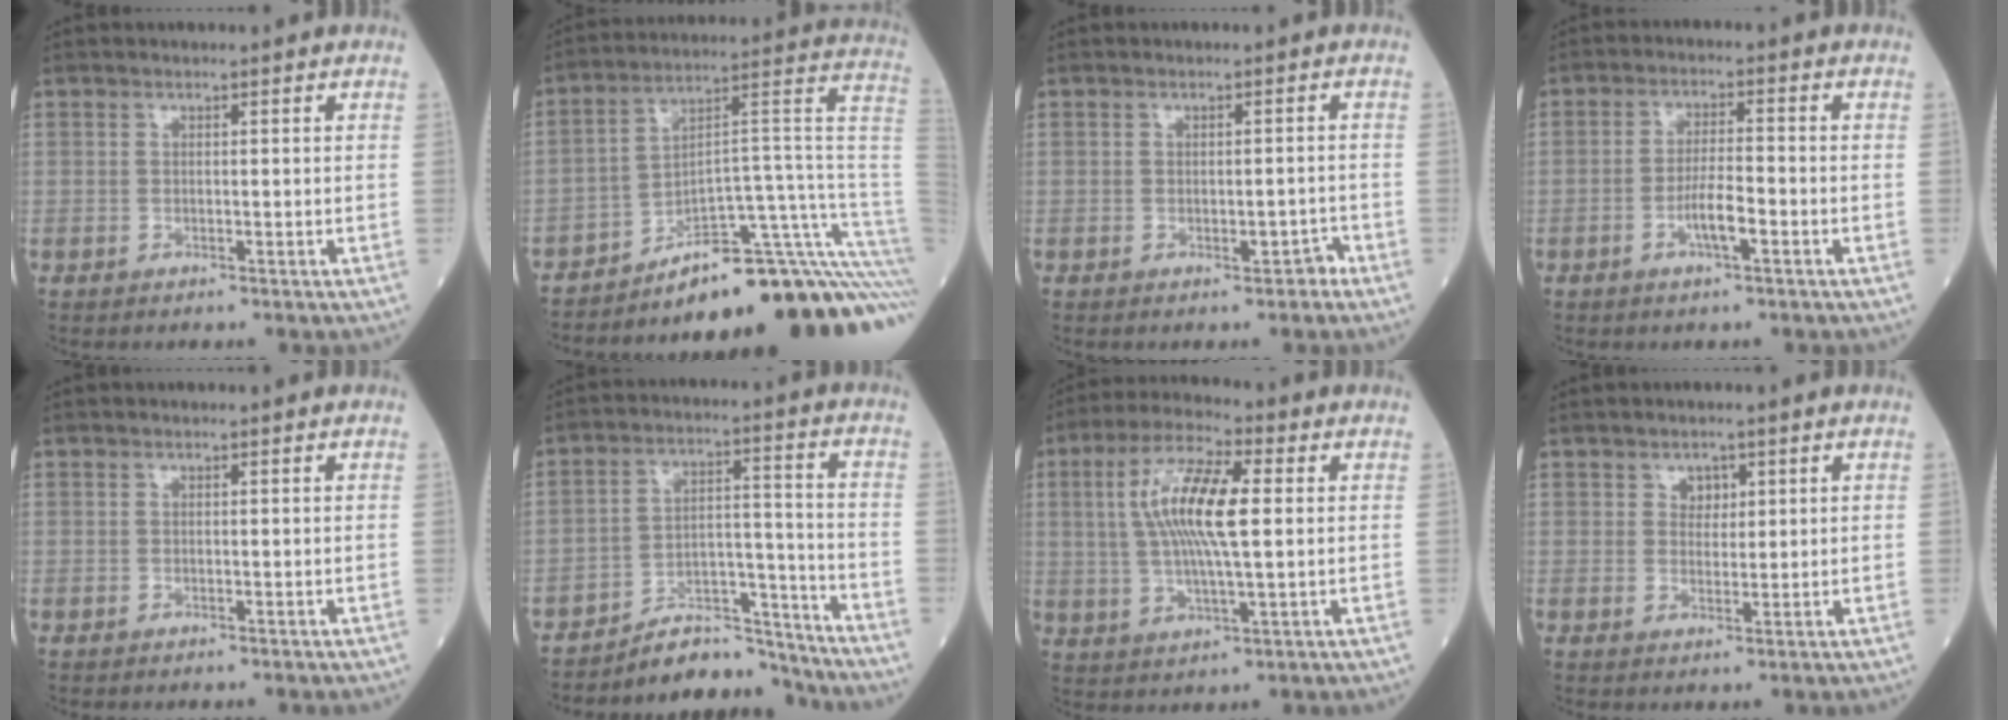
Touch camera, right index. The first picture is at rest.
{"total": 23.1, "force": [-19.3, 0.5, 12.6], "torque": [-0.065, 0.053, -0.273]}
{"total": 1.9, "force": [-1.1, 0.9, 1.2], "torque": [-0.010, 0.003, -0.012]}
{"total": 4.4, "force": [-1.8, 0.6, 3.9], "torque": [-0.075, 0.000, -0.037]}
{"total": 0.0}
{"total": 9.2, "force": [-9.0, 1.6, 0.4], "torque": [0.005, 0.058, -0.153]}
{"total": 12.0, "force": [1.8, 2.5, 11.6], "torque": [-0.233, 0.013, 0.033]}
{"total": 2.2, "force": [1.1, 1.6, 1.1], "torque": [-0.013, 0.000, 0.018]}